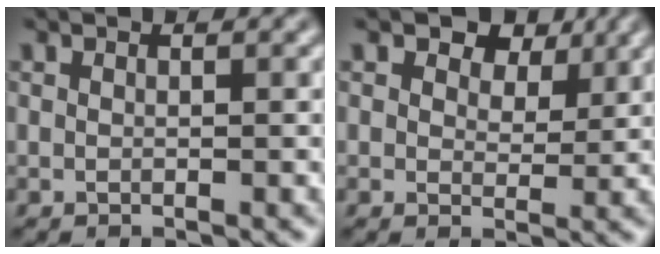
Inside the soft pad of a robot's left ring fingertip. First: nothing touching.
{"total": 4.5, "force": [3.2, 2.4, 2.0], "torque": [-0.031, 0.013, 0.027]}